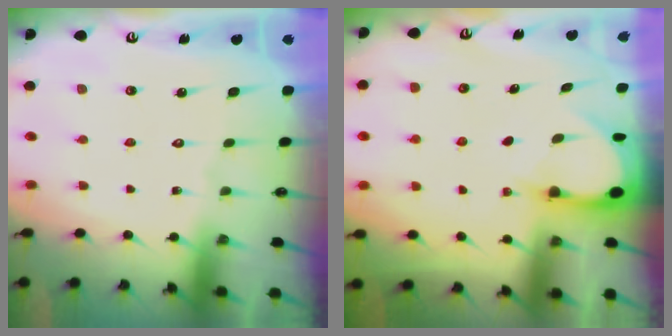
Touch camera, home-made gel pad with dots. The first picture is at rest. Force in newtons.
{"total": 3.2, "press": 3.2, "slide": 0.3}